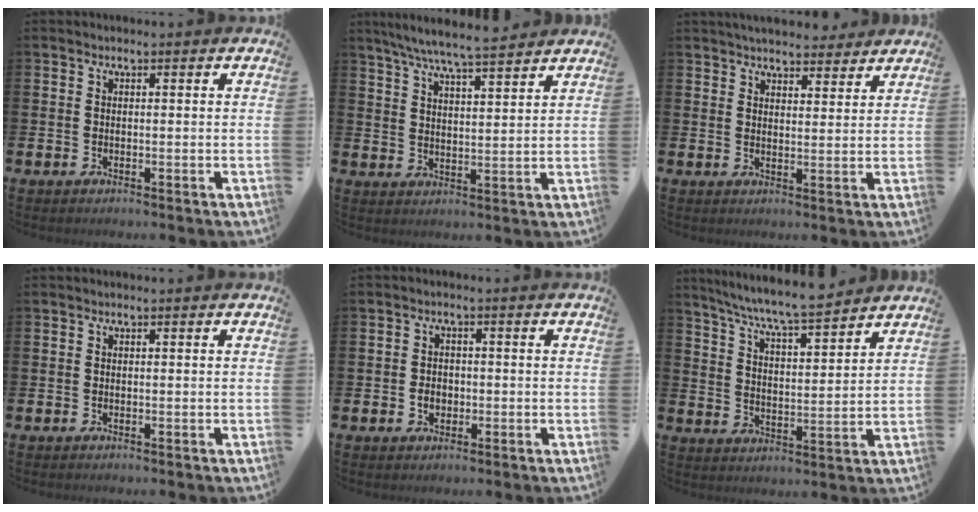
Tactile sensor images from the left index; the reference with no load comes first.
{"total": 7.0, "force": [6.6, 0.1, 2.4], "torque": [-0.059, -0.036, 0.116]}
{"total": 4.7, "force": [4.6, 0.9, 0.4], "torque": [-0.007, -0.023, 0.082]}
{"total": 0.0}
{"total": 2.1, "force": [-0.5, 1.7, 1.1], "torque": [-0.013, 0.001, -0.014]}
{"total": 7.5, "force": [7.2, 0.0, 2.1], "torque": [-0.069, -0.049, 0.125]}